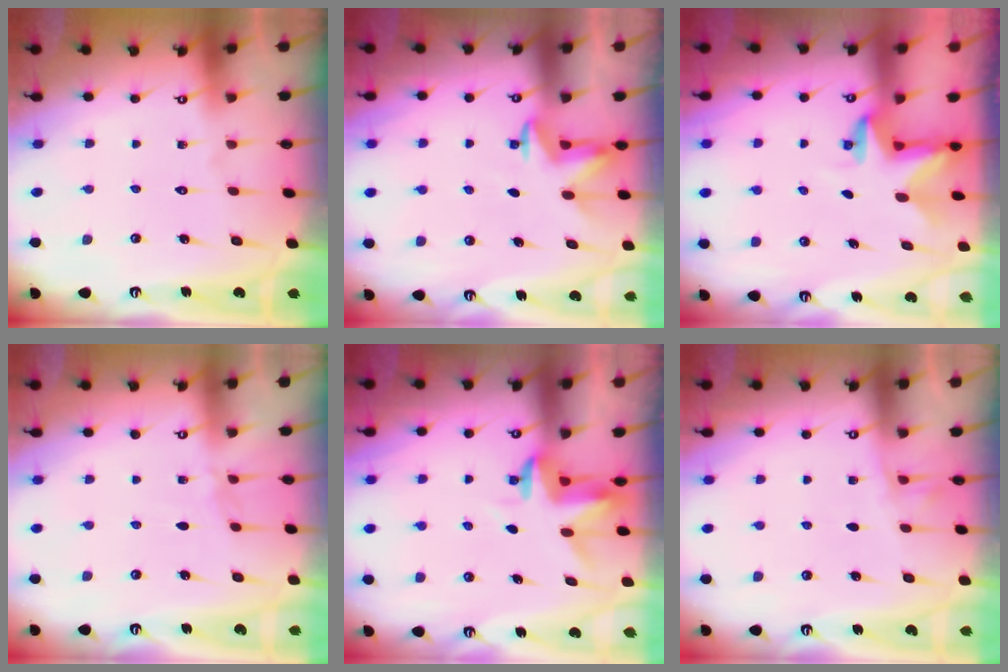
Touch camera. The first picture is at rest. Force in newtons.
{"total": 4.1, "press": 4.0, "slide": 0.5}
{"total": 2.9, "press": 2.9, "slide": 0.2}
{"total": 3.0, "press": 2.9, "slide": 0.5}
{"total": 3.4, "press": 3.4, "slide": 0.2}
{"total": 2.9, "press": 2.9, "slide": 0.4}